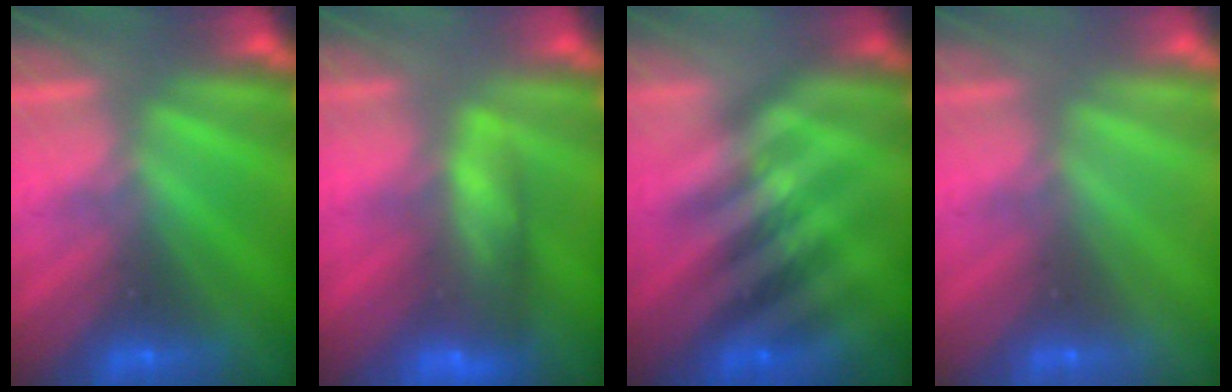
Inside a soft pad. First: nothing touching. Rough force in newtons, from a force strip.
{"total": 9.7}
{"total": 2.3}
{"total": 2.9}